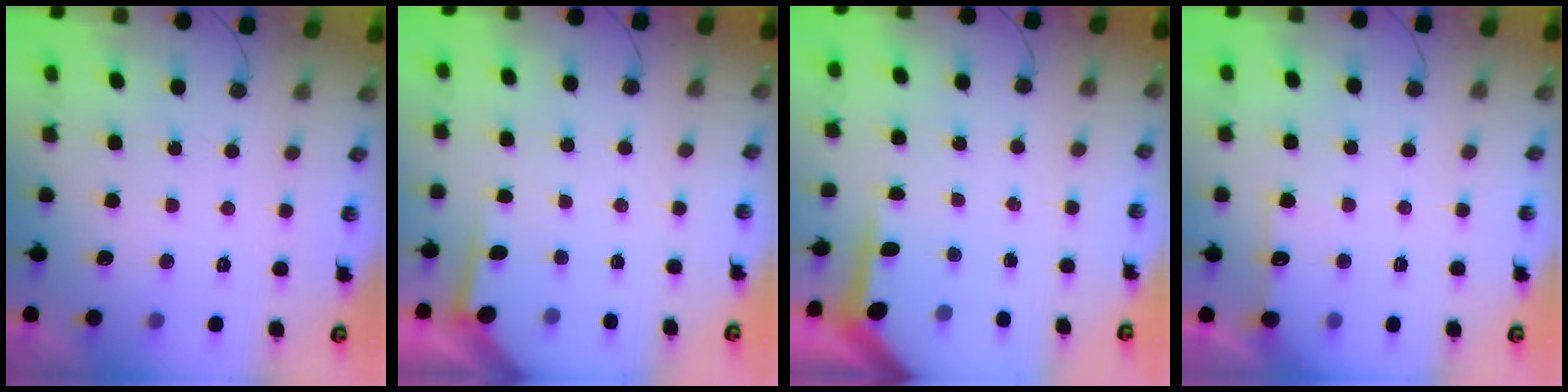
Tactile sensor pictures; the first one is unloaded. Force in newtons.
{"total": 2.5, "press": 2.5, "slide": 0.3}
{"total": 3.8, "press": 3.8, "slide": 0.4}
{"total": 5.8, "press": 5.7, "slide": 0.7}